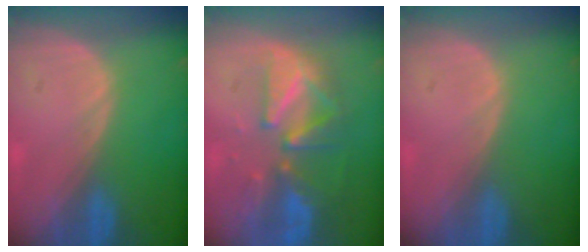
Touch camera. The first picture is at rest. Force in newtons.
{"total": 9.5, "press": 8.6, "slide": 4.0}
{"total": 0.0}